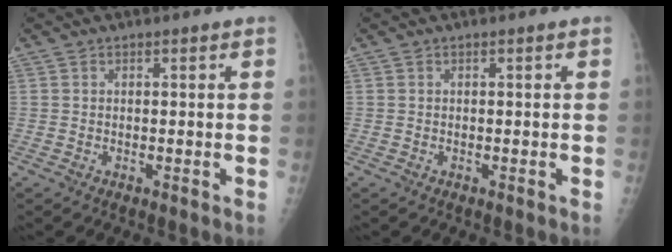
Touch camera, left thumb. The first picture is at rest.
{"total": 0.0}